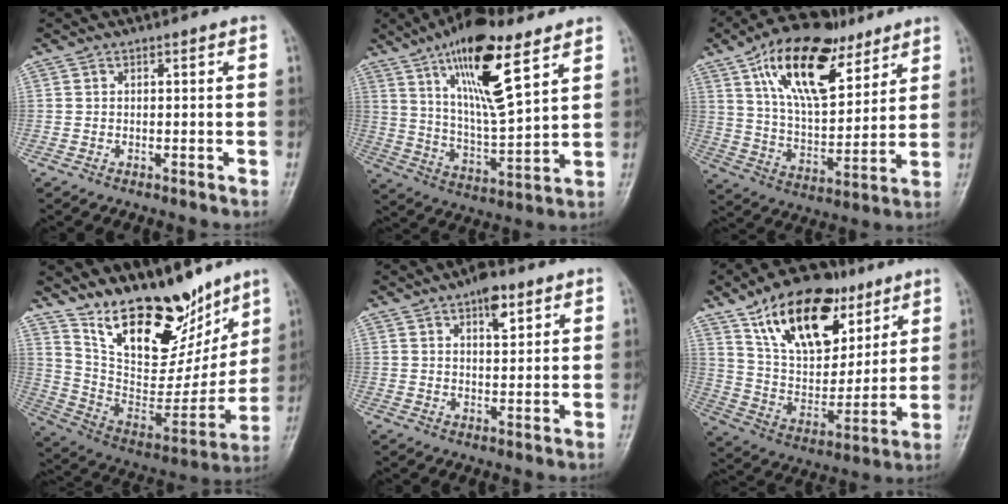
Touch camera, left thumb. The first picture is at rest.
{"total": 18.2, "force": [9.9, 5.3, 14.3], "torque": [-0.230, -0.047, 0.179]}
{"total": 20.5, "force": [10.9, 10.0, 14.2], "torque": [-0.204, -0.038, 0.194]}
{"total": 22.6, "force": [16.0, 10.5, 12.1], "torque": [-0.136, -0.094, 0.275]}
{"total": 5.6, "force": [3.1, 2.4, 3.9], "torque": [-0.042, -0.013, 0.044]}
{"total": 22.2, "force": [12.3, 12.3, 13.9], "torque": [-0.187, -0.040, 0.217]}